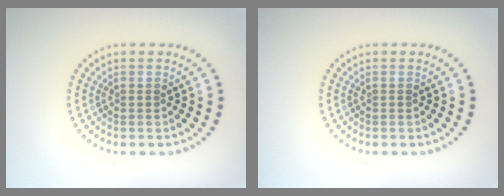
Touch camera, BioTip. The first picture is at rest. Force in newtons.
{"total": 0.0}